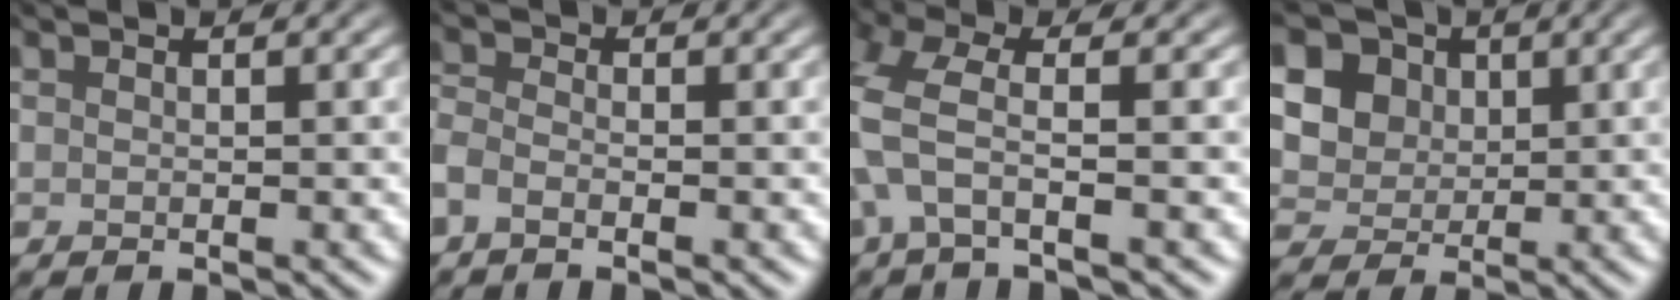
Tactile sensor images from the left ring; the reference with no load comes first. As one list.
[{"total": 2.1, "force": [-2.1, 0.4, 0.2], "torque": [-0.018, -0.005, -0.037]}, {"total": 4.2, "force": [-2.1, 1.1, 3.5], "torque": [-0.104, -0.006, -0.037]}, {"total": 7.9, "force": [2.3, 6.7, 3.3], "torque": [-0.086, 0.012, 0.035]}]